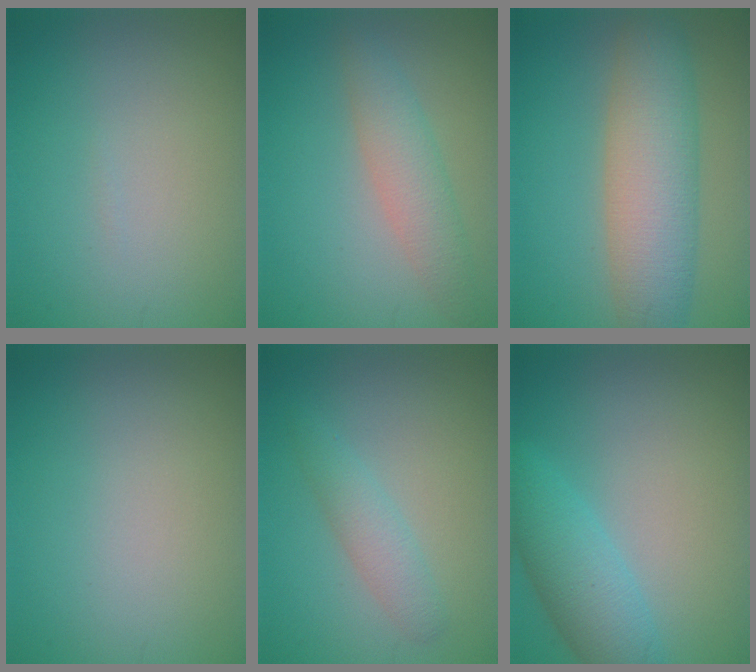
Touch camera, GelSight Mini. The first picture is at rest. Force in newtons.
{"total": 3.3, "press": 3.3, "slide": 0.1}
{"total": 7.8, "press": 7.8, "slide": 0.4}
{"total": 0.0}
{"total": 2.3, "press": 2.3, "slide": 0.0}
{"total": 4.7, "press": 4.7, "slide": 0.2}